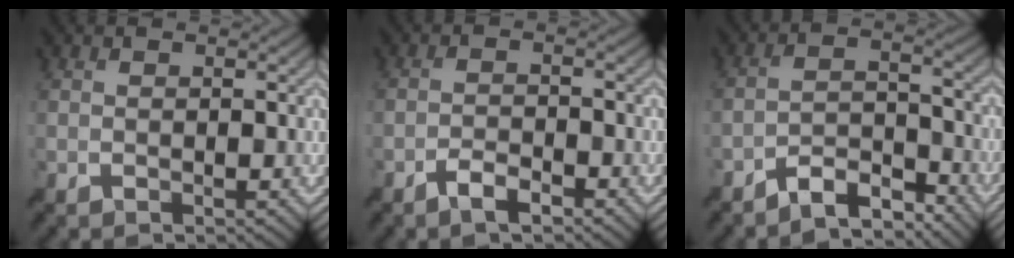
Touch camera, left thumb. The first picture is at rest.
{"total": 3.0, "force": [-2.3, 0.8, 1.8], "torque": [-0.033, 0.001, -0.048]}
{"total": 6.3, "force": [-5.4, 1.9, 2.6], "torque": [-0.042, 0.002, -0.105]}